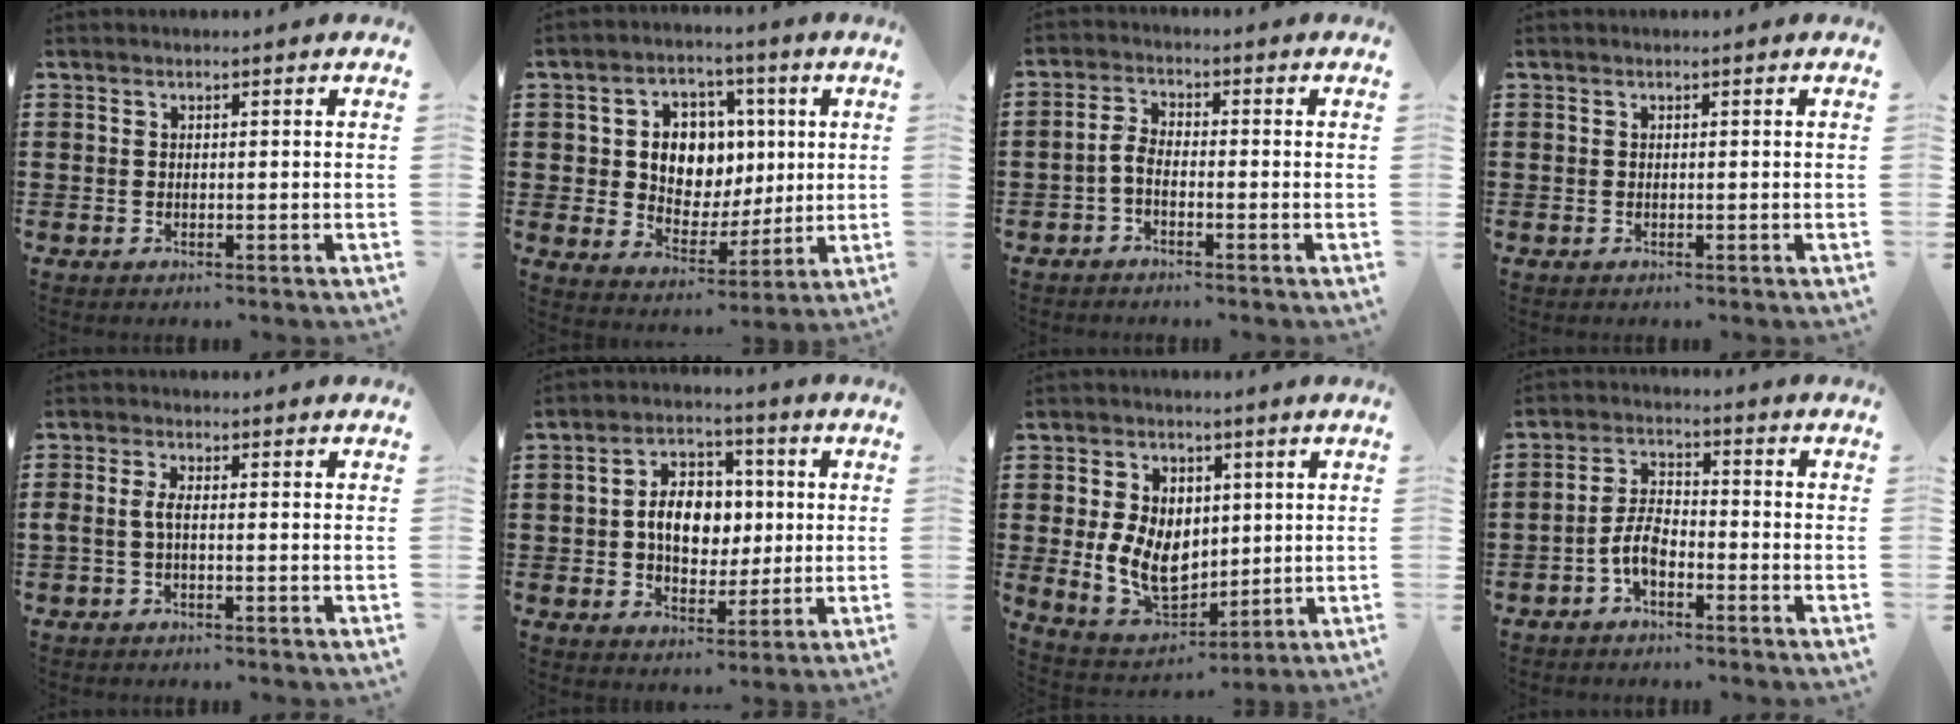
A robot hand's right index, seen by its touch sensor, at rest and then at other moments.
{"total": 8.4, "force": [1.7, 7.2, 4.0], "torque": [-0.096, 0.015, 0.030]}
{"total": 2.9, "force": [-1.5, 1.3, 2.2], "torque": [-0.056, 0.002, -0.034]}
{"total": 0.0}
{"total": 2.2, "force": [-0.6, 0.6, 2.0], "torque": [-0.053, -0.004, -0.016]}
{"total": 8.1, "force": [0.1, 5.8, 5.6], "torque": [-0.105, 0.015, -0.002]}
{"total": 9.2, "force": [0.3, 7.0, 5.9], "torque": [-0.133, 0.007, 0.003]}
{"total": 5.2, "force": [-2.6, 2.4, 3.8], "torque": [-0.094, 0.003, -0.056]}